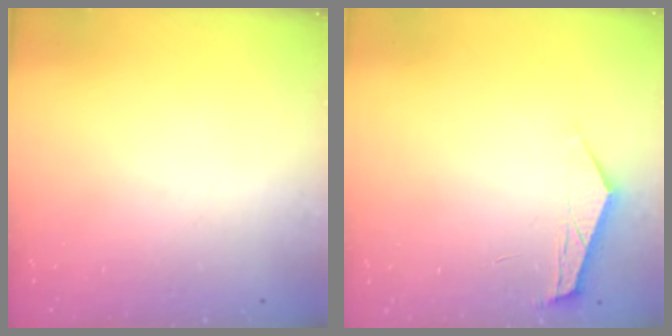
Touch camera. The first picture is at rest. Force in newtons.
{"total": 3.5, "press": 3.4, "slide": 0.4}